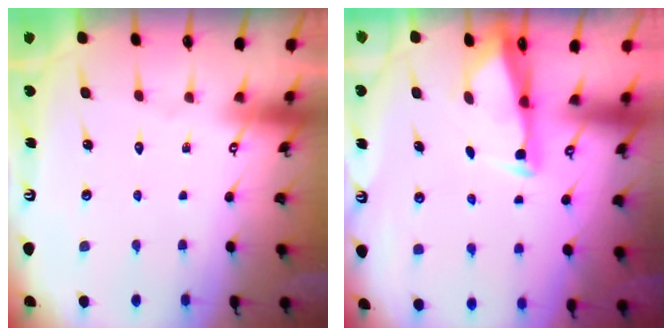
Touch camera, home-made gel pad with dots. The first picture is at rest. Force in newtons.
{"total": 2.7, "press": 2.7, "slide": 0.6}